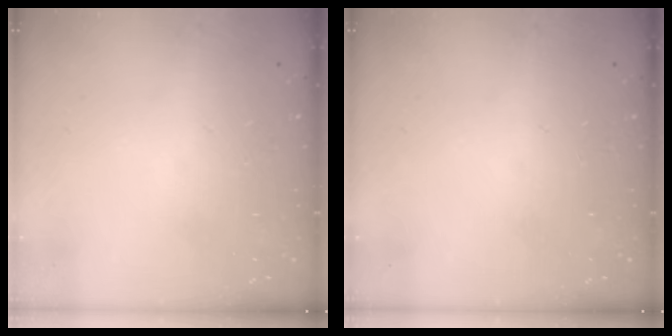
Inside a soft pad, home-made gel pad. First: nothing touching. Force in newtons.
{"total": 0.0}